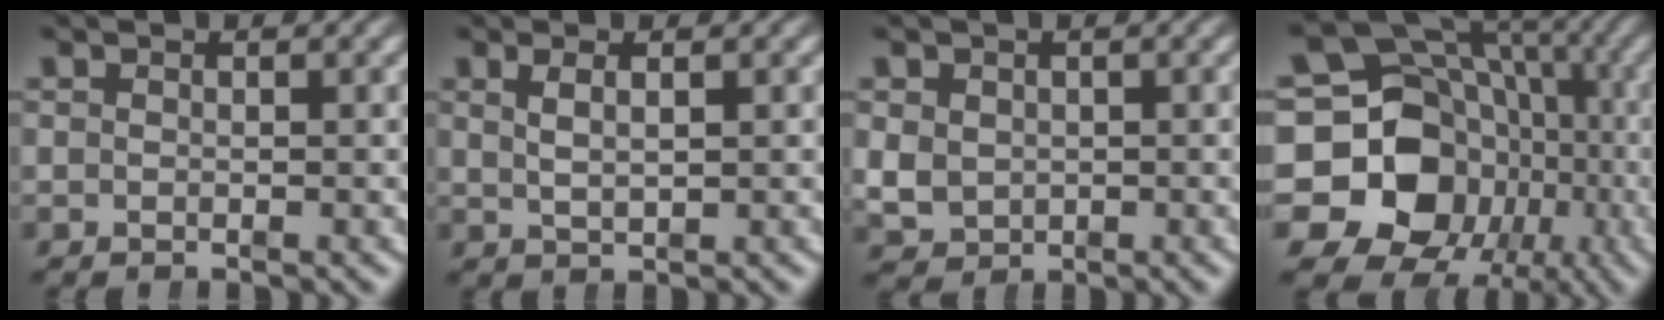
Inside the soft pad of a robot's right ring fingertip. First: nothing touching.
{"total": 1.5, "force": [0.7, -0.3, 1.3], "torque": [-0.019, -0.001, 0.024]}
{"total": 3.6, "force": [-0.3, 3.3, 1.5], "torque": [-0.041, -0.025, 0.011]}
{"total": 19.1, "force": [-3.2, 15.9, 10.1], "torque": [-0.196, -0.077, -0.034]}